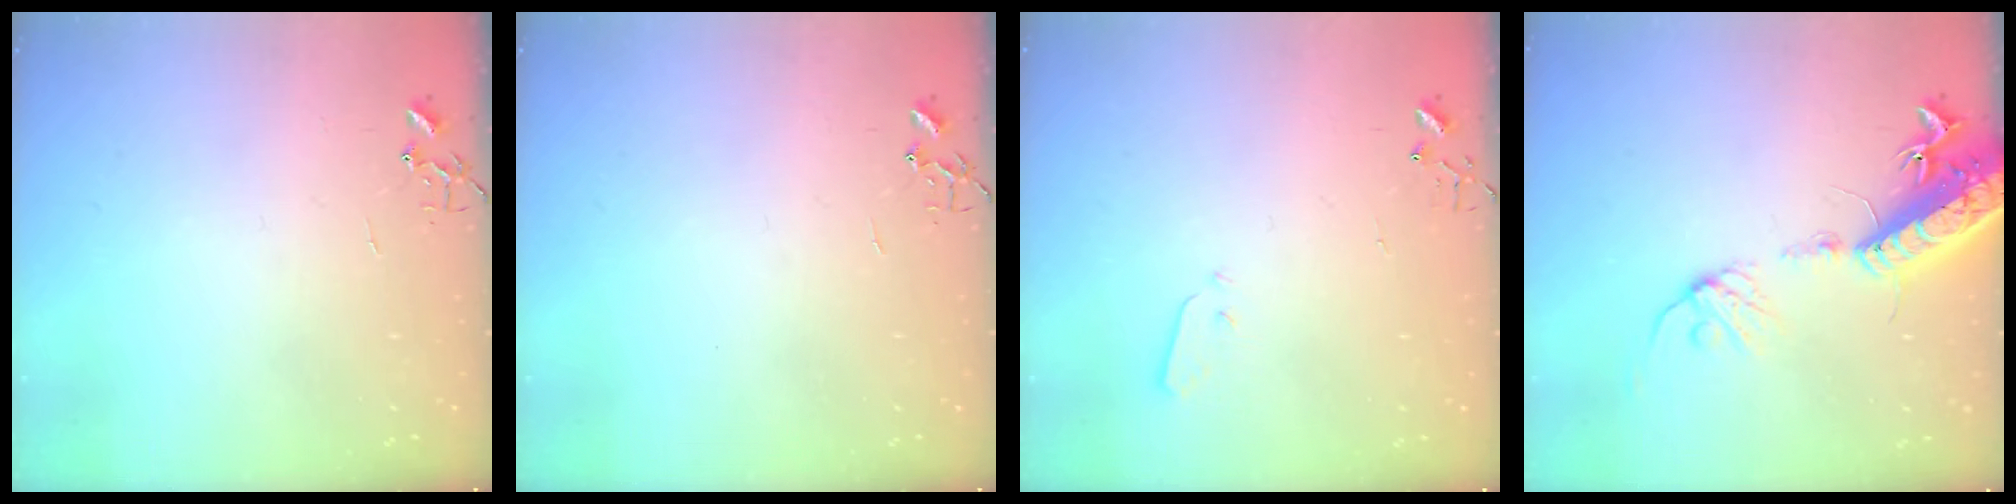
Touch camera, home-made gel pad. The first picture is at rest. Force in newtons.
{"total": 0.0}
{"total": 2.9, "press": 2.9, "slide": 0.4}
{"total": 17.9, "press": 17.4, "slide": 4.2}